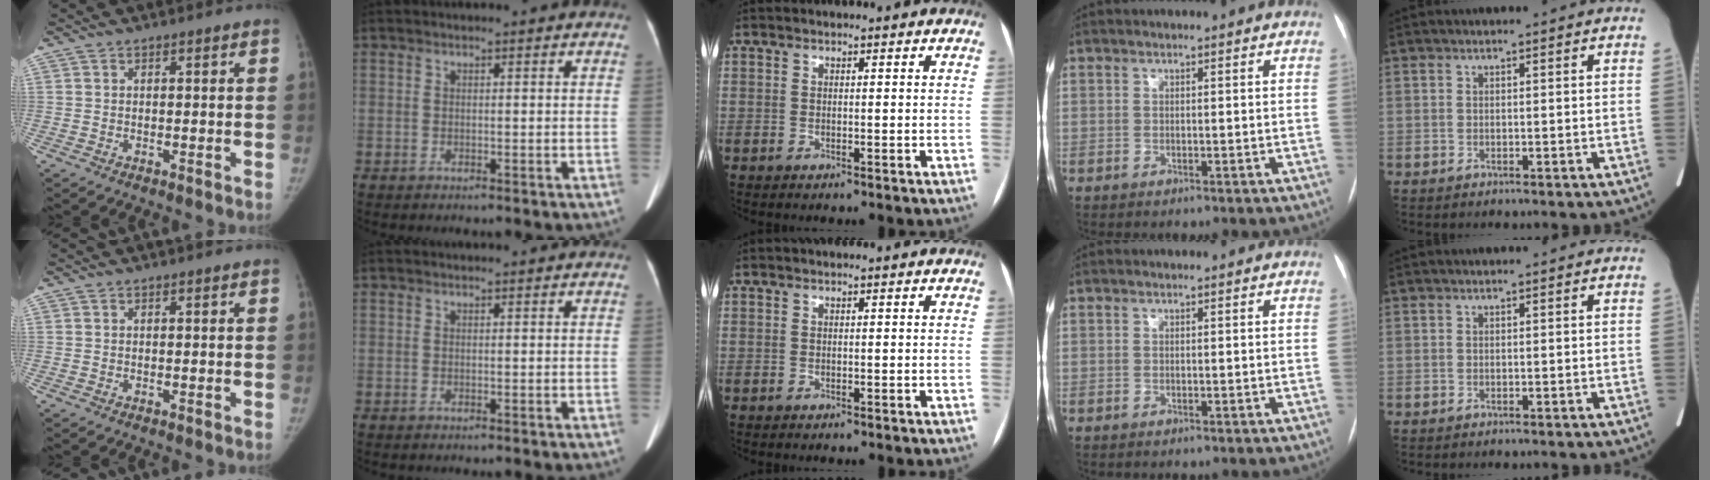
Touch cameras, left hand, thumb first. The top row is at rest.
{}